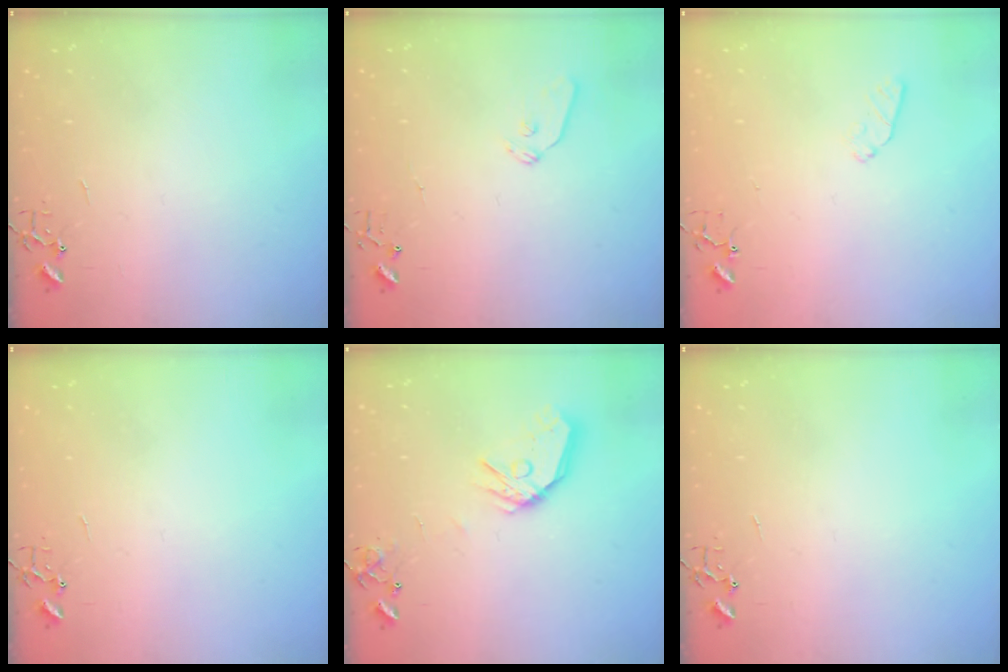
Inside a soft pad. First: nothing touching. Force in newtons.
{"total": 6.0, "press": 5.9, "slide": 0.8}
{"total": 5.3, "press": 5.2, "slide": 0.7}
{"total": 0.0}
{"total": 12.5, "press": 12.4, "slide": 0.9}
{"total": 0.0}